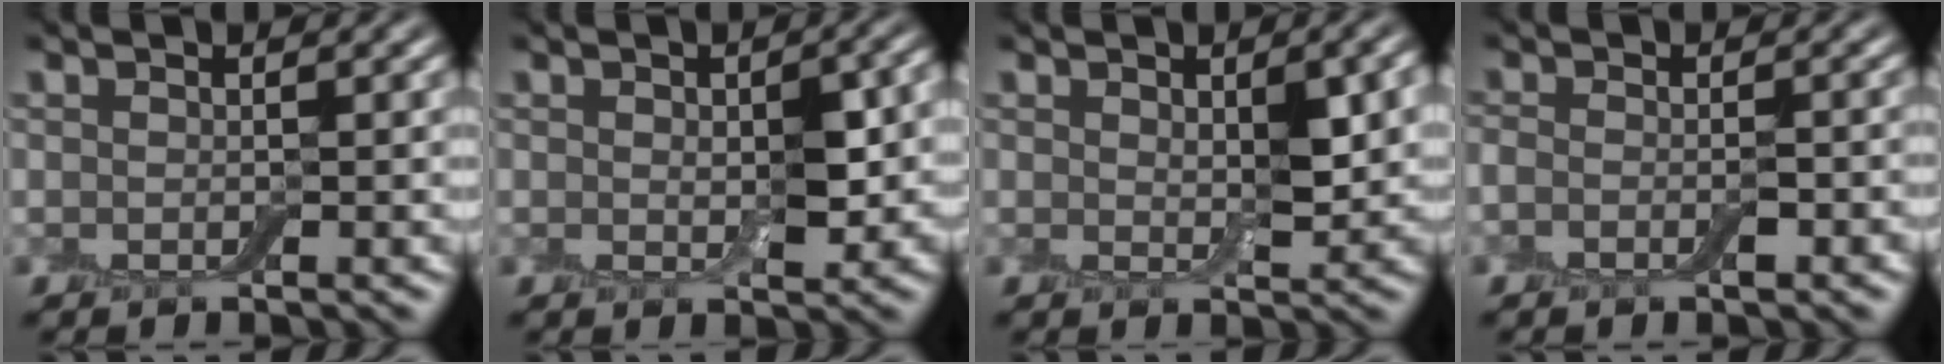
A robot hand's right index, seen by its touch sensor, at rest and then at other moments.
{"total": 4.3, "force": [-0.1, 2.1, 3.8], "torque": [-0.059, -0.004, 0.003]}
{"total": 3.3, "force": [0.6, 1.3, 3.0], "torque": [-0.047, -0.005, 0.012]}
{"total": 2.3, "force": [-1.1, 0.9, 1.7], "torque": [-0.036, -0.001, -0.025]}